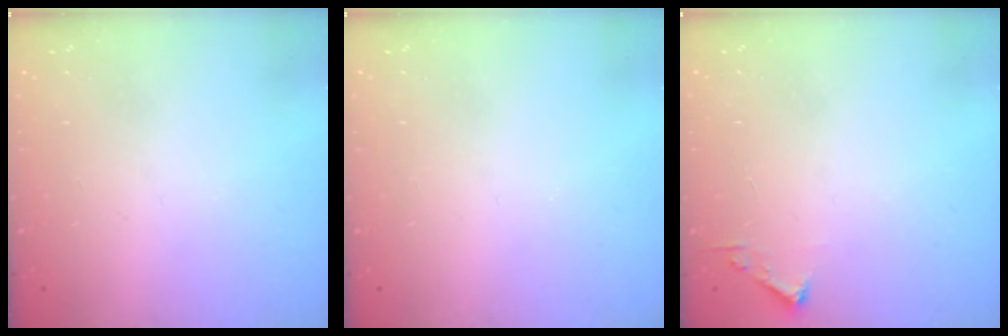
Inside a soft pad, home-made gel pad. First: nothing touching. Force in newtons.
{"total": 0.0}
{"total": 2.4, "press": 2.4, "slide": 0.3}